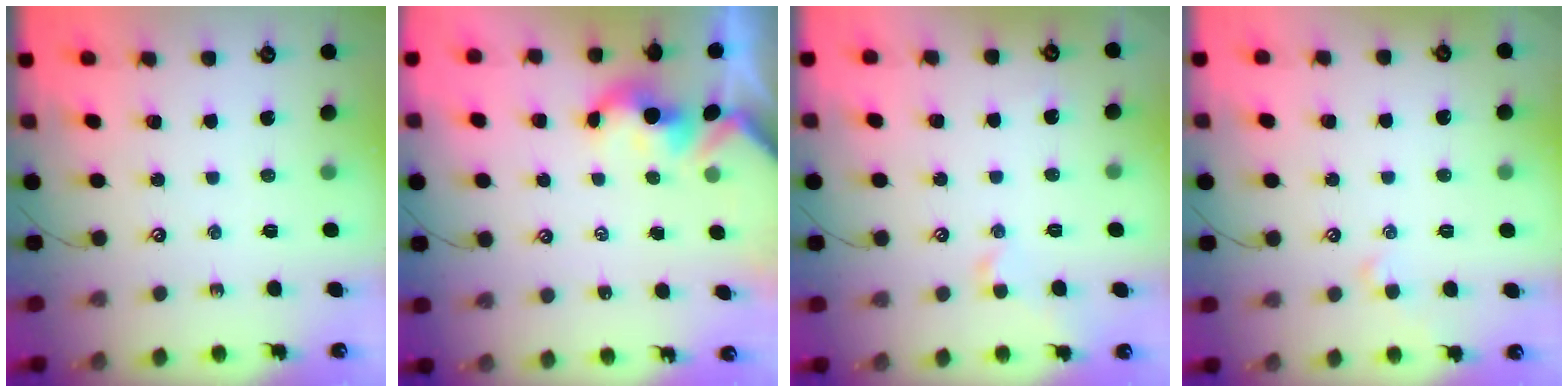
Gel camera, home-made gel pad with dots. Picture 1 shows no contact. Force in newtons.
{"total": 1.7, "press": 1.7, "slide": 0.2}
{"total": 0.8, "press": 0.8, "slide": 0.2}
{"total": 2.1, "press": 2.1, "slide": 0.3}